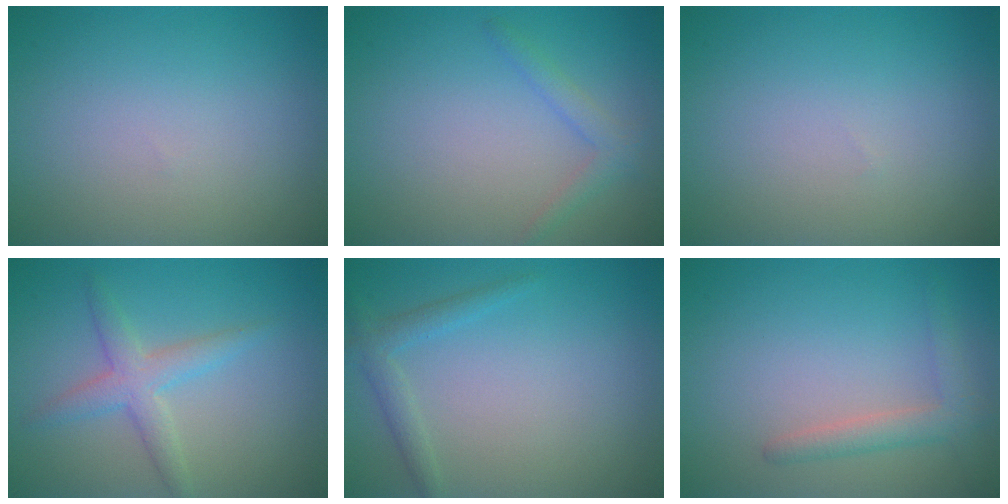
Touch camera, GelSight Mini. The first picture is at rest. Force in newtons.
{"total": 1.6, "press": 1.6, "slide": 0.1}
{"total": 0.0}
{"total": 2.9, "press": 2.9, "slide": 0.0}
{"total": 1.8, "press": 1.7, "slide": 0.1}
{"total": 2.2, "press": 2.1, "slide": 0.2}